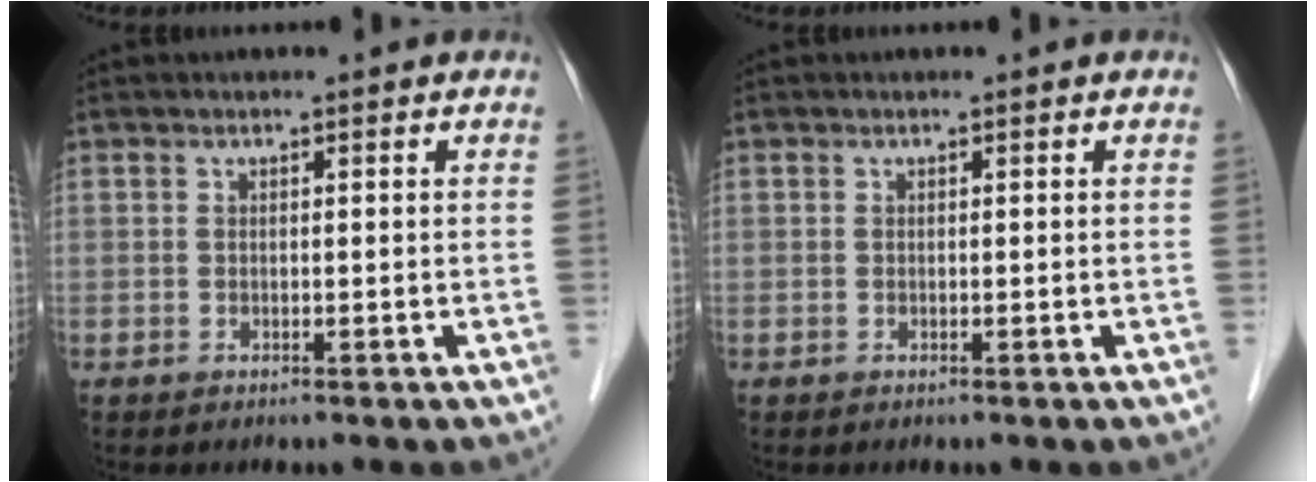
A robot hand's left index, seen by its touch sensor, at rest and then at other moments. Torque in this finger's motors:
{"motor_torque": [-0.07, -0.02, -0.01, -0.01]}